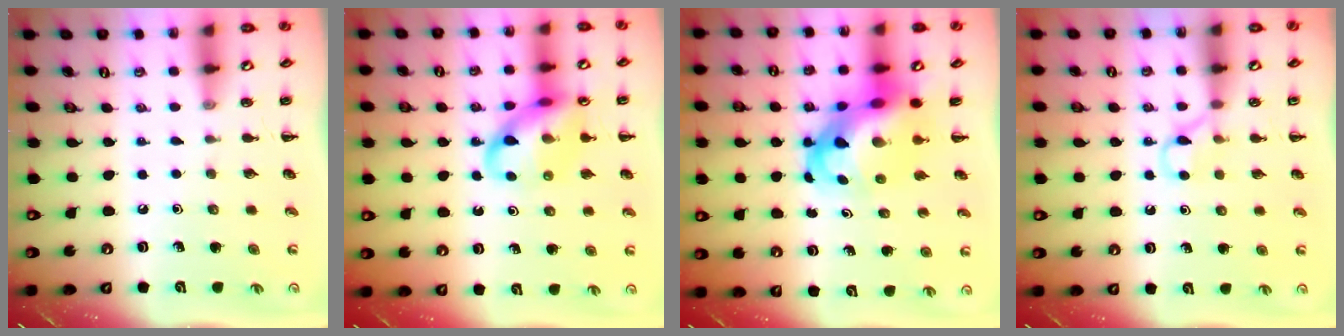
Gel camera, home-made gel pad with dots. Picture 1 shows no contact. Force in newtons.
{"total": 14.3, "press": 14.2, "slide": 1.6}
{"total": 11.8, "press": 11.4, "slide": 3.2}
{"total": 5.4, "press": 5.2, "slide": 1.4}